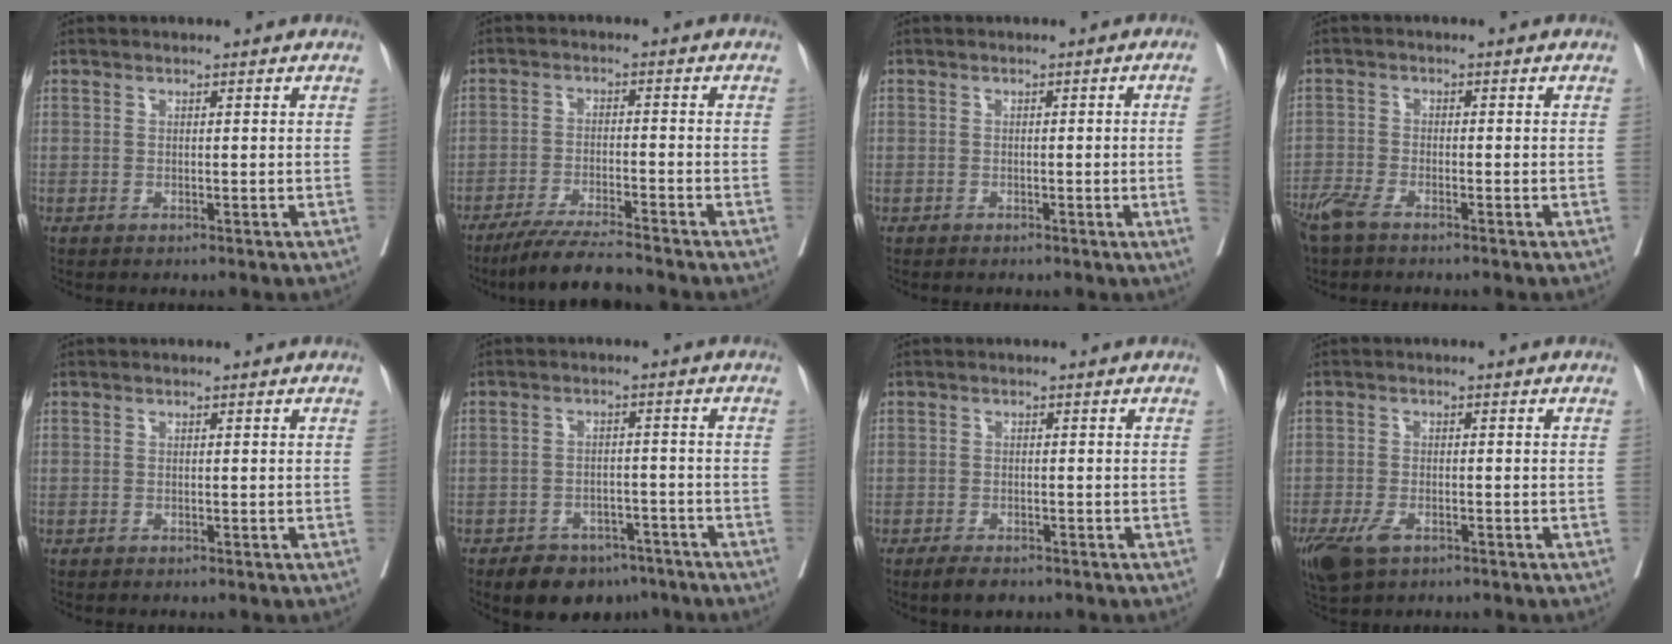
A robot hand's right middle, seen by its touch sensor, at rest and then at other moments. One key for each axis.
{"total": 7.8, "fx": -7.0, "fy": -0.9, "fz": 3.5, "tx": -0.054, "ty": -0.027, "tz": -0.121}
{"total": 3.1, "fx": -0.6, "fy": -1.2, "fz": 2.8, "tx": -0.038, "ty": -0.005, "tz": -0.007}
{"total": 4.2, "fx": -3.4, "fy": 1.1, "fz": 2.3, "tx": -0.050, "ty": -0.006, "tz": -0.068}
{"total": 0.0}
{"total": 8.8, "fx": -6.7, "fy": 4.8, "fz": 3.1, "tx": -0.039, "ty": 0.006, "tz": -0.095}
{"total": 3.0, "fx": -2.2, "fy": 1.0, "fz": 1.7, "tx": -0.033, "ty": -0.006, "tz": -0.033}
{"total": 6.4, "fx": -3.8, "fy": 3.3, "fz": 4.0, "tx": -0.079, "ty": -0.008, "tz": -0.064}